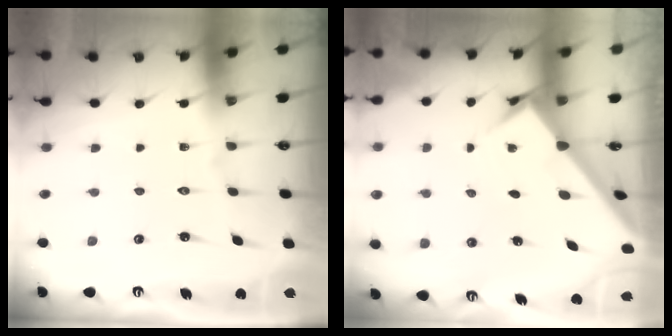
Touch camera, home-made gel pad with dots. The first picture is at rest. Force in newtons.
{"total": 3.8, "press": 3.8, "slide": 0.4}